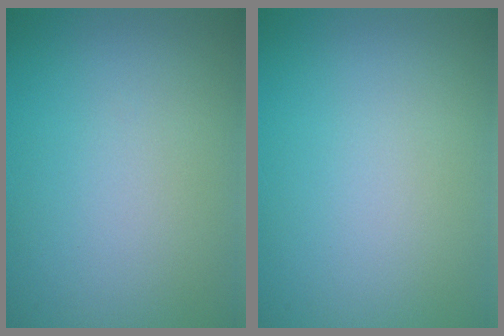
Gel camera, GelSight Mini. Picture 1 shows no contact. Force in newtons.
{"total": 0.0}